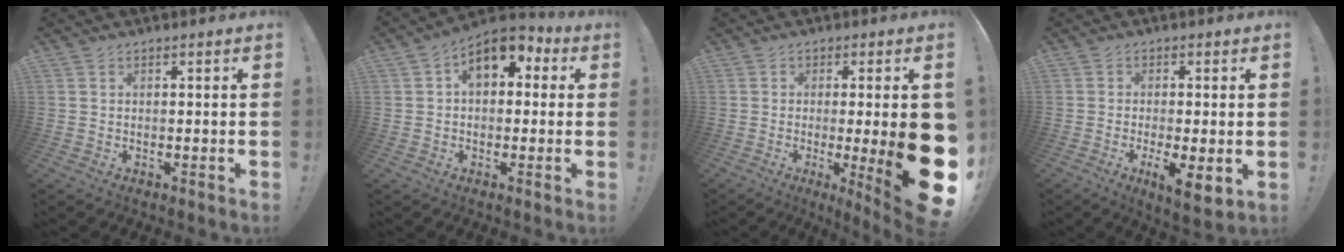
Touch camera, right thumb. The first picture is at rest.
{"total": 9.9, "force": [4.0, 6.1, 6.7], "torque": [-0.101, -0.007, 0.077]}
{"total": 19.0, "force": [-2.4, 3.0, 18.6], "torque": [-0.258, -0.015, -0.022]}
{"total": 7.1, "force": [-1.4, 1.7, 6.8], "torque": [-0.095, -0.010, -0.016]}